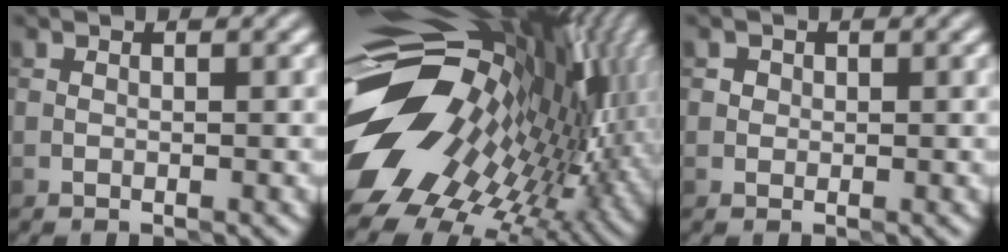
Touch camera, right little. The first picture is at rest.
{"total": 19.2, "force": [0.3, 11.0, 15.7], "torque": [-0.285, -0.027, 0.005]}
{"total": 1.3, "force": [0.6, 1.1, 0.5], "torque": [0.003, 0.005, 0.006]}